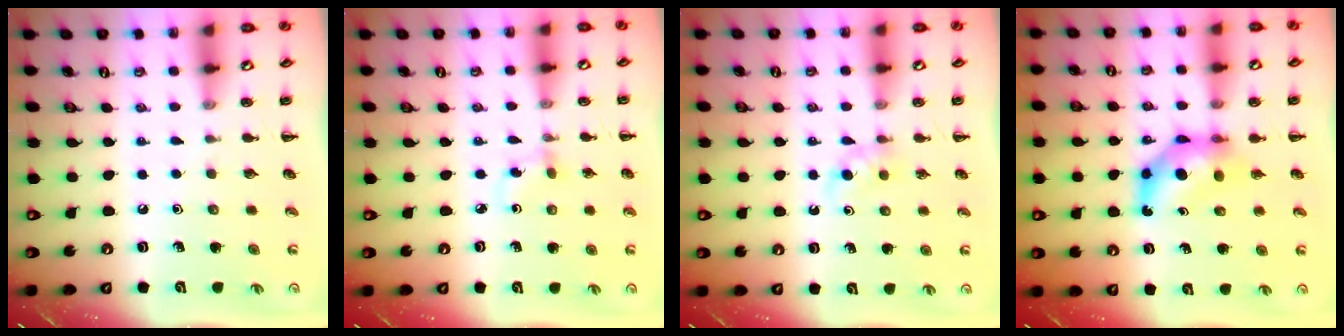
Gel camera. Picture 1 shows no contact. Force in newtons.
{"total": 2.8, "press": 2.5, "slide": 1.2}
{"total": 4.2, "press": 4.0, "slide": 1.4}
{"total": 7.0, "press": 6.8, "slide": 1.4}